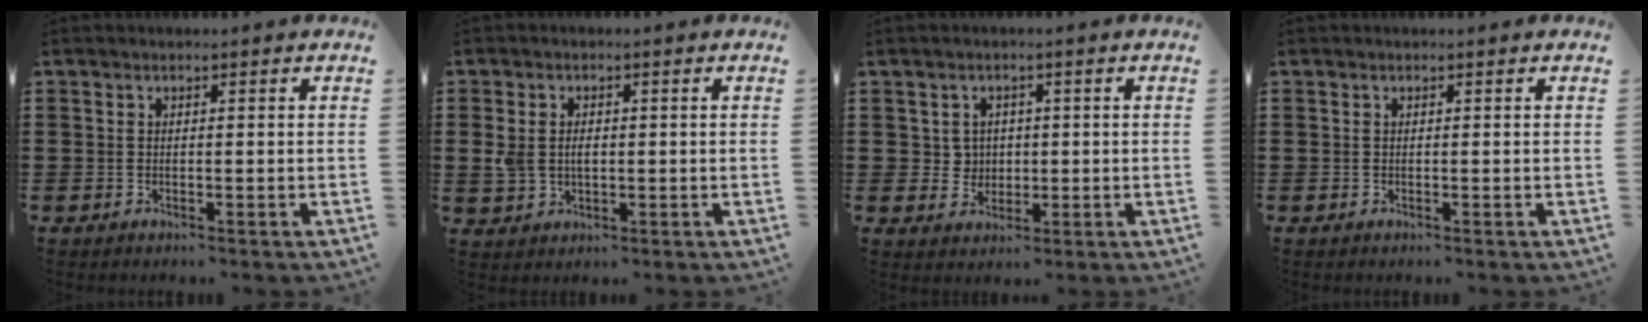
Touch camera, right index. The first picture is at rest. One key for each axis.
{"total": 3.0, "fx": 0.1, "fy": 2.0, "fz": 2.1, "tx": -0.052, "ty": 0.005, "tz": -0.001}
{"total": 2.9, "fx": 0.5, "fy": 2.7, "fz": 0.7, "tx": -0.027, "ty": 0.012, "tz": 0.006}
{"total": 0.0}